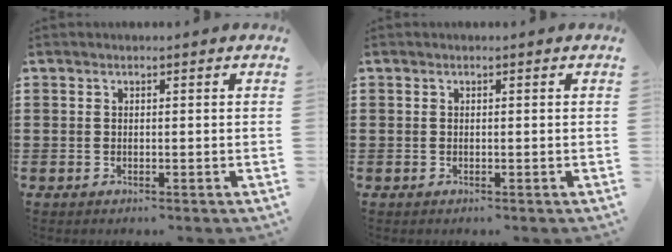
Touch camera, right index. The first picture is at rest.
{"total": 0.0}